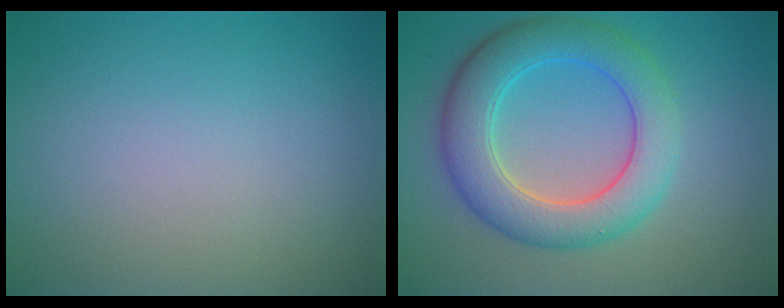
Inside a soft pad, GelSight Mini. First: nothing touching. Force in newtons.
{"total": 6.7, "press": 6.7, "slide": 0.3}